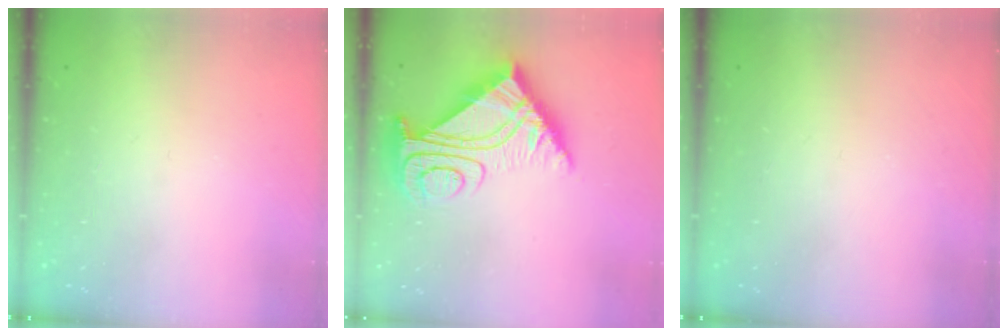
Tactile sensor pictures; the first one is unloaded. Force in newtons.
{"total": 11.0, "press": 10.9, "slide": 1.0}
{"total": 0.0}